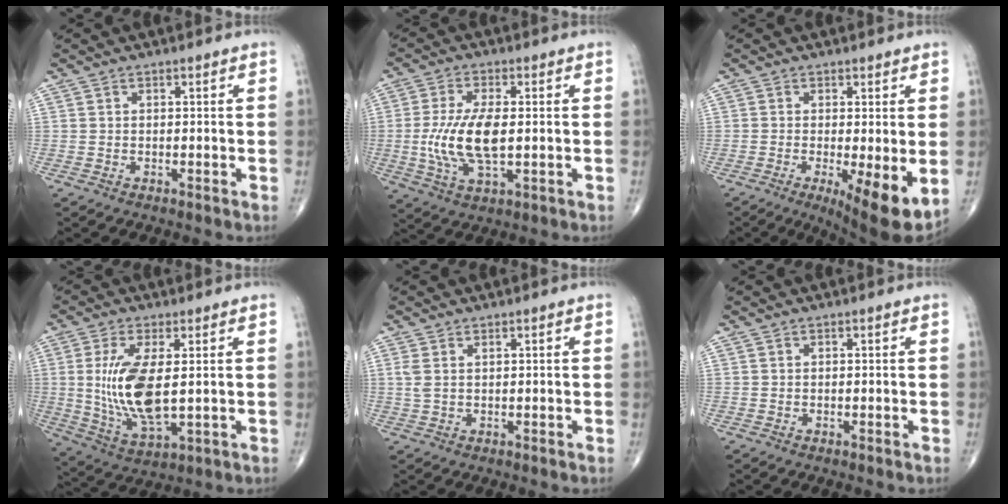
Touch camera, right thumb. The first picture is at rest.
{"total": 11.2, "force": [-0.4, 4.6, 10.2], "torque": [-0.220, -0.007, -0.006]}
{"total": 10.6, "force": [-2.4, 2.9, 9.9], "torque": [-0.146, -0.026, -0.032]}
{"total": 13.0, "force": [1.0, 5.0, 11.9], "torque": [-0.250, -0.022, 0.032]}
{"total": 2.1, "force": [0.9, 0.8, 1.7], "torque": [-0.047, 0.008, 0.026]}
{"total": 0.0}